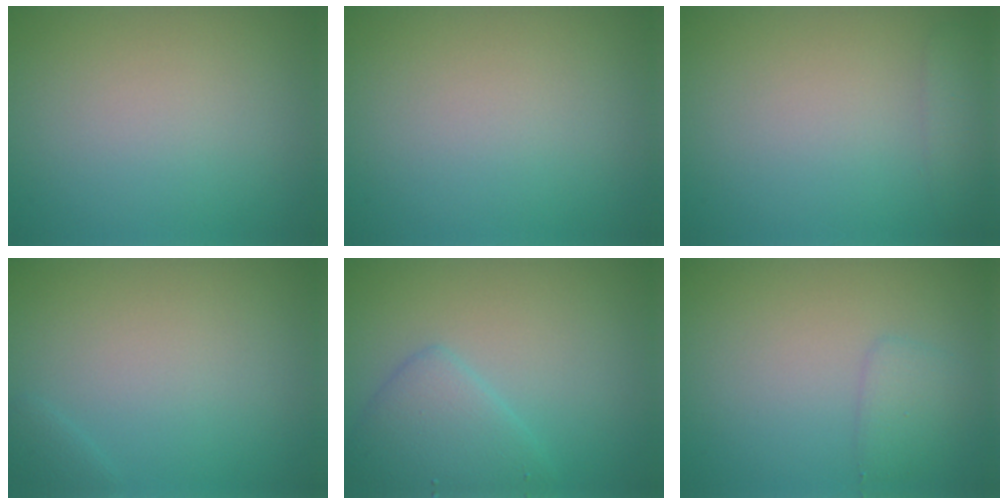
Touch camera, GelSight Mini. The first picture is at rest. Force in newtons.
{"total": 0.0}
{"total": 1.5, "press": 1.5, "slide": 0.1}
{"total": 0.7, "press": 0.7, "slide": 0.1}
{"total": 3.3, "press": 3.3, "slide": 0.2}
{"total": 1.7, "press": 1.7, "slide": 0.2}